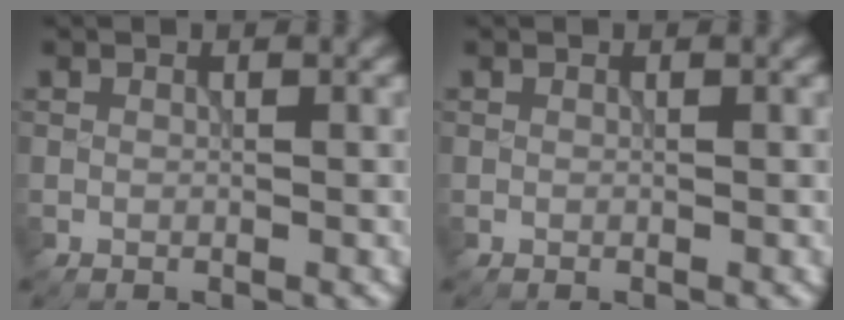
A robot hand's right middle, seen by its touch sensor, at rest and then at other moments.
{"total": 0.0}